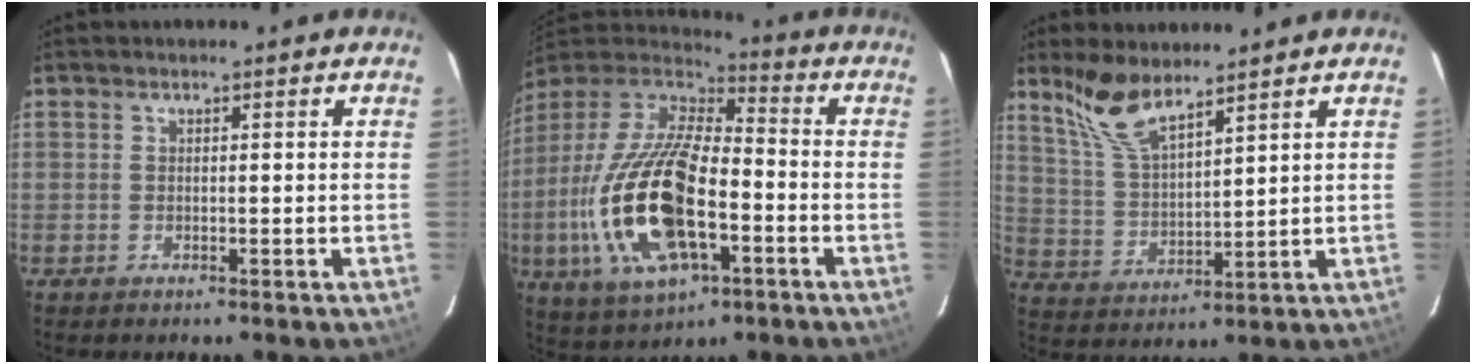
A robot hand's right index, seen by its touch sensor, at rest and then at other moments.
{"total": 24.0, "force": [-6.4, 10.5, 20.6], "torque": [-0.436, -0.028, -0.114]}
{"total": 9.2, "force": [7.2, 2.5, 5.2], "torque": [-0.108, 0.005, 0.155]}